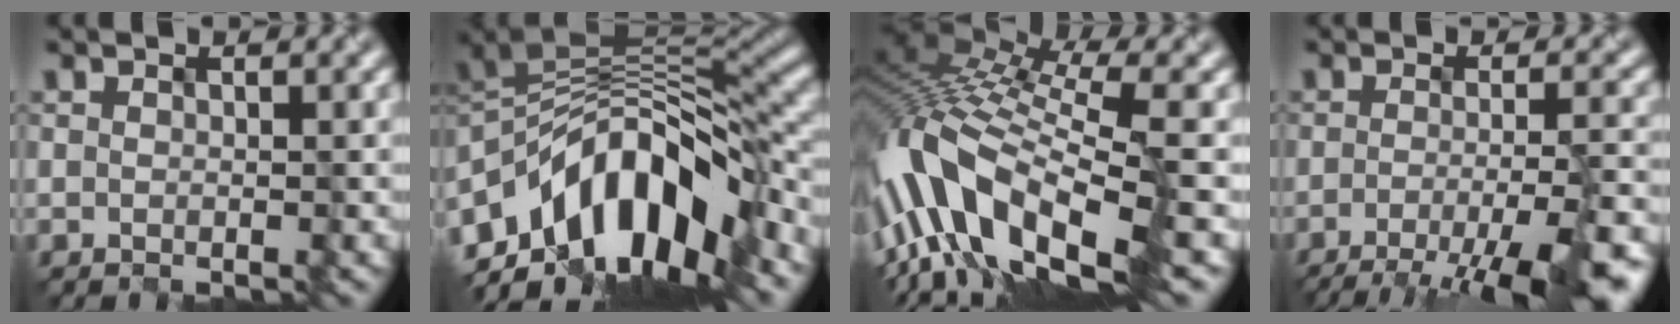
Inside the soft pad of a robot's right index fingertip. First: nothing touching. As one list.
[{"total": 12.6, "force": [-6.5, 6.0, 9.0], "torque": [-0.135, 0.010, -0.119]}, {"total": 12.8, "force": [-3.6, 4.9, 11.2], "torque": [-0.229, 0.006, -0.060]}, {"total": 9.9, "force": [-4.9, 2.3, 8.3], "torque": [-0.099, -0.013, -0.070]}]